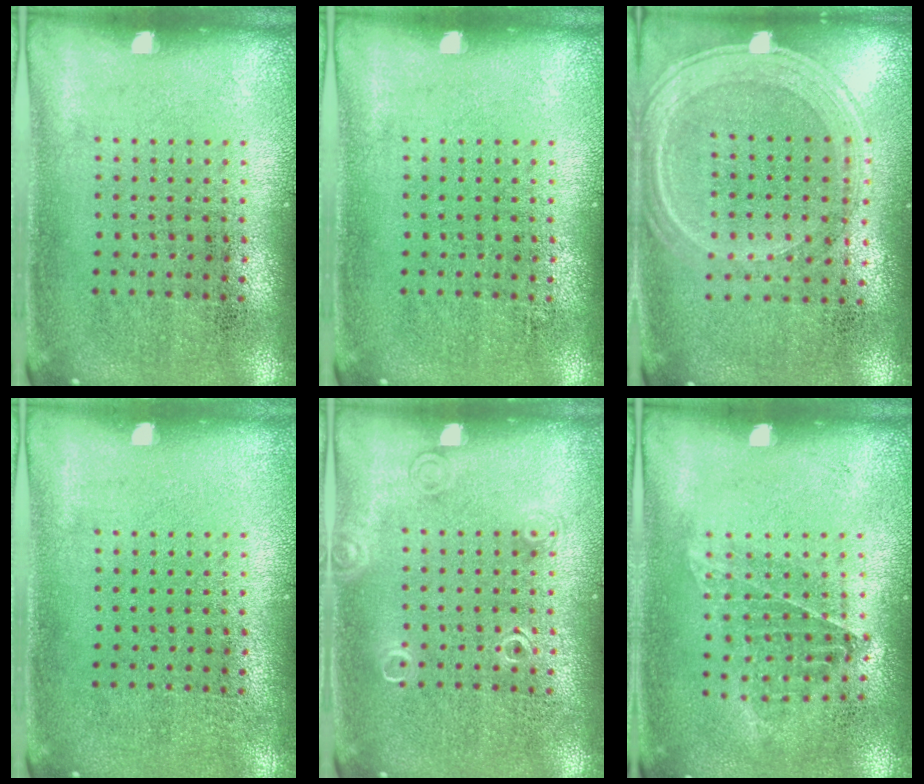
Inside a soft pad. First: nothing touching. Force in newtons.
{"total": 0.0}
{"total": 1.3, "press": 1.2, "slide": 0.4}
{"total": 0.0}
{"total": 1.0, "press": 1.0, "slide": 0.3}
{"total": 0.9, "press": 0.8, "slide": 0.4}